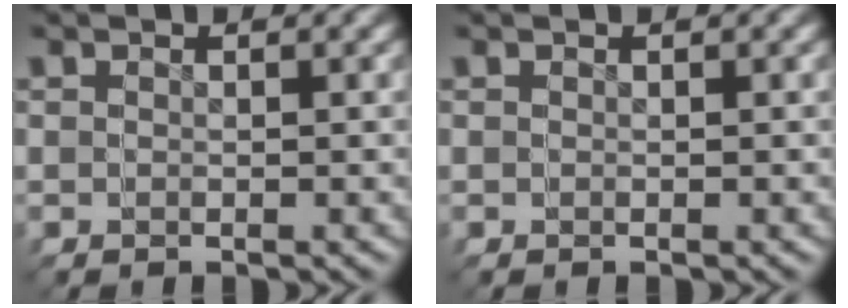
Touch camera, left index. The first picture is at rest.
{"total": 0.0}